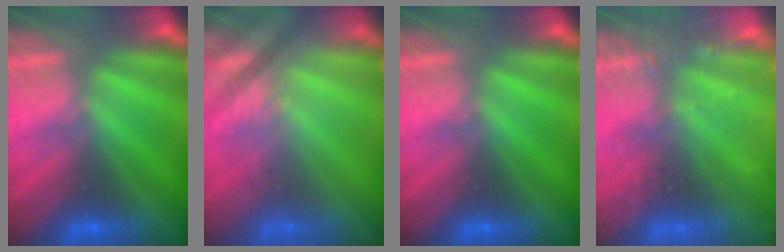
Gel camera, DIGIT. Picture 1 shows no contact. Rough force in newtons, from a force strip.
{"total": 2.4}
{"total": 0.0}
{"total": 7.2}